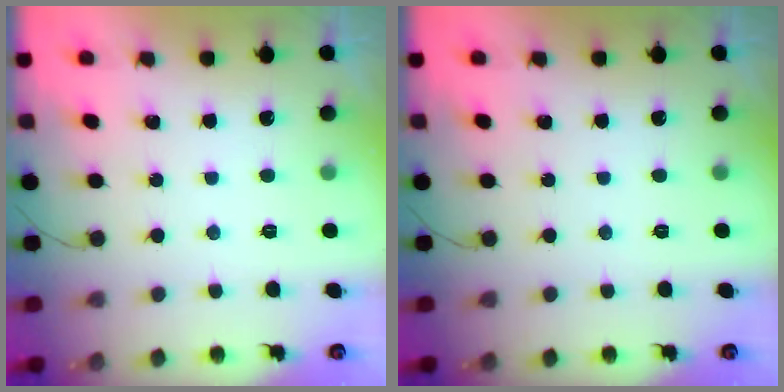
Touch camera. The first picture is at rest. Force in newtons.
{"total": 0.0}